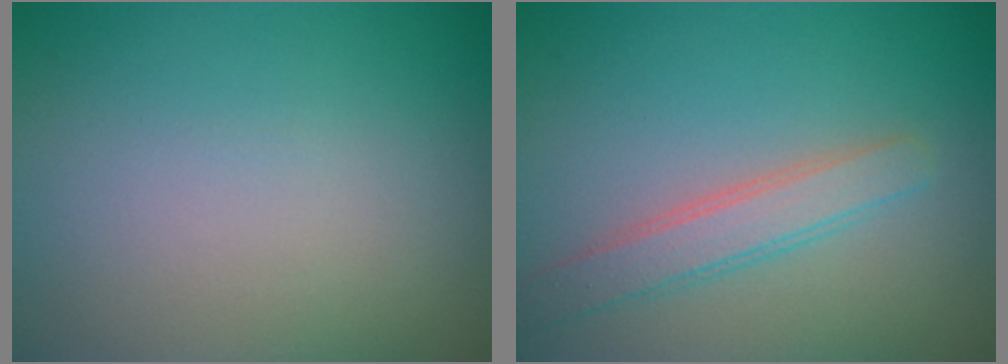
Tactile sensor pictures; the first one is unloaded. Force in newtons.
{"total": 2.7, "press": 2.7, "slide": 0.1}